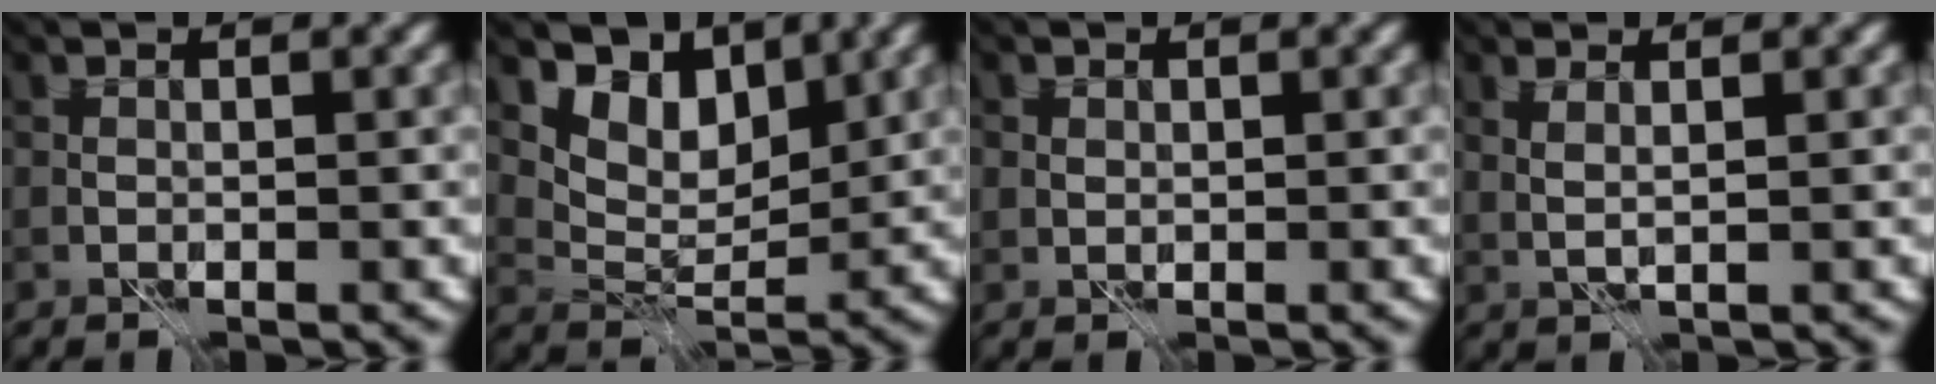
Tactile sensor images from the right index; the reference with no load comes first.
{"total": 5.2, "force": [3.5, 2.9, 2.4], "torque": [-0.053, -0.014, 0.065]}
{"total": 0.7, "force": [0.3, 0.7, 0.2], "torque": [-0.002, -0.001, 0.006]}
{"total": 1.7, "force": [0.9, 0.5, 1.3], "torque": [-0.022, -0.006, 0.008]}